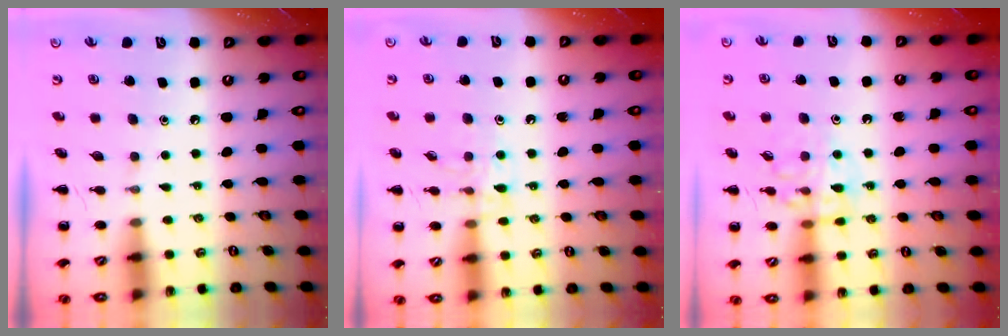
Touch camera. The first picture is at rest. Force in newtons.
{"total": 8.8, "press": 8.8, "slide": 1.1}
{"total": 11.6, "press": 11.5, "slide": 1.0}